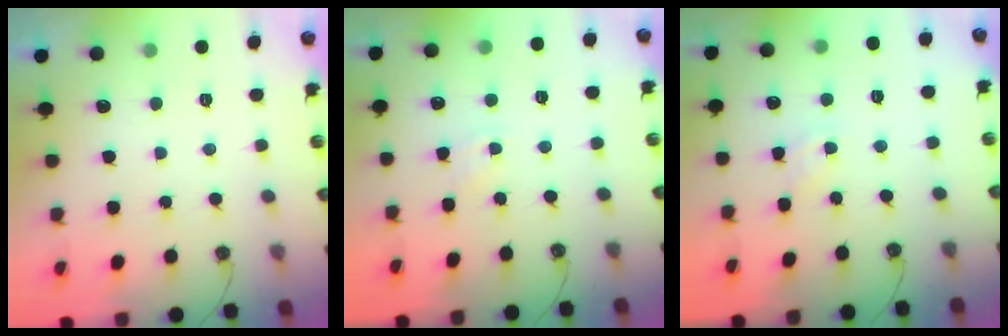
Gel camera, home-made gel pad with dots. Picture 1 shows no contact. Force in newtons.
{"total": 3.9, "press": 3.9, "slide": 0.5}
{"total": 2.1, "press": 2.1, "slide": 0.4}